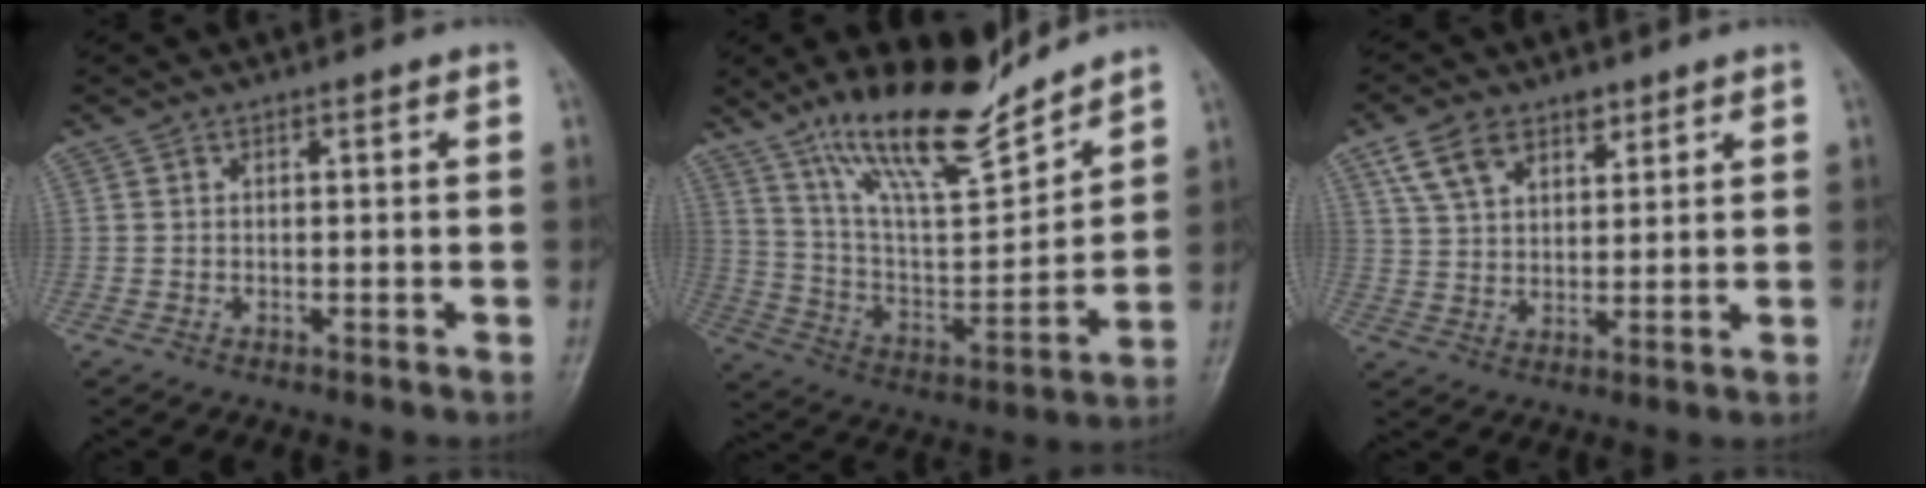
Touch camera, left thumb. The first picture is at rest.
{"total": 18.9, "force": [14.9, 4.6, 10.8], "torque": [-0.148, -0.086, 0.271]}
{"total": 8.9, "force": [5.1, 5.4, 4.9], "torque": [-0.067, -0.014, 0.097]}